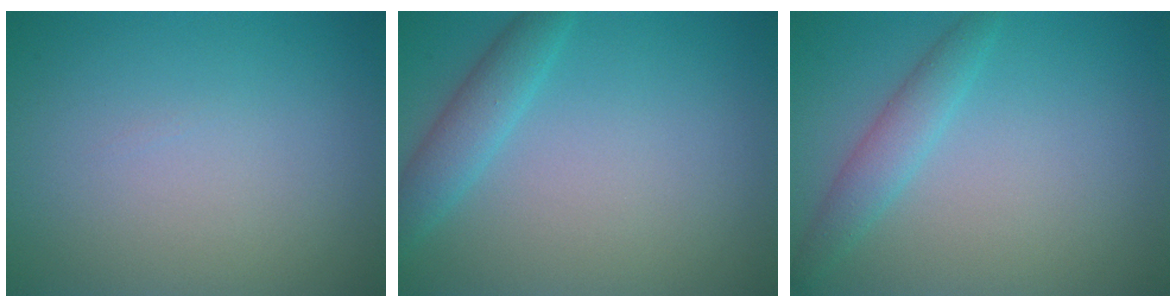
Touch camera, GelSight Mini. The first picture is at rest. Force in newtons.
{"total": 2.6, "press": 2.6, "slide": 0.1}
{"total": 2.3, "press": 2.3, "slide": 0.1}